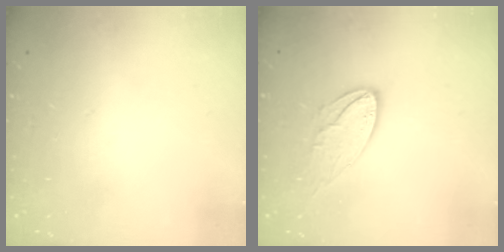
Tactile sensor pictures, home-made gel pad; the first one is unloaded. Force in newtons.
{"total": 10.1, "press": 10.1, "slide": 0.6}